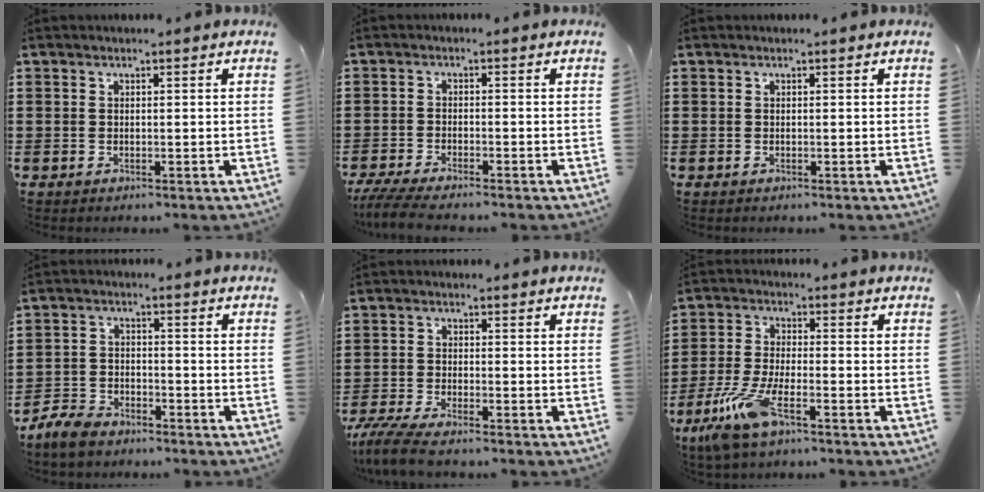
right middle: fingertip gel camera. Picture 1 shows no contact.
{"total": 4.0, "force": [-3.6, 0.1, 1.6], "torque": [-0.048, -0.016, -0.075]}
{"total": 0.0}
{"total": 4.5, "force": [-4.2, 1.2, 1.1], "torque": [-0.042, 0.002, -0.090]}
{"total": 4.6, "force": [-4.1, 0.1, 2.0], "torque": [-0.063, -0.019, -0.086]}
{"total": 8.4, "force": [-5.1, 2.0, 6.4], "torque": [-0.153, -0.014, -0.097]}